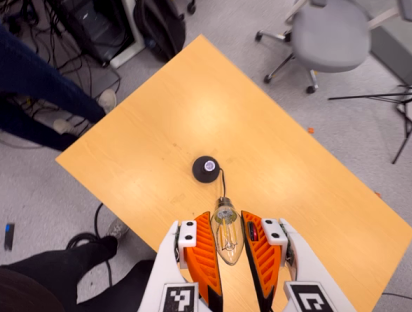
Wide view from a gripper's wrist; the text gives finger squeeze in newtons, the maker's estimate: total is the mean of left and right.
{"total": 12.5, "left": 13.9, "right": 11.0}